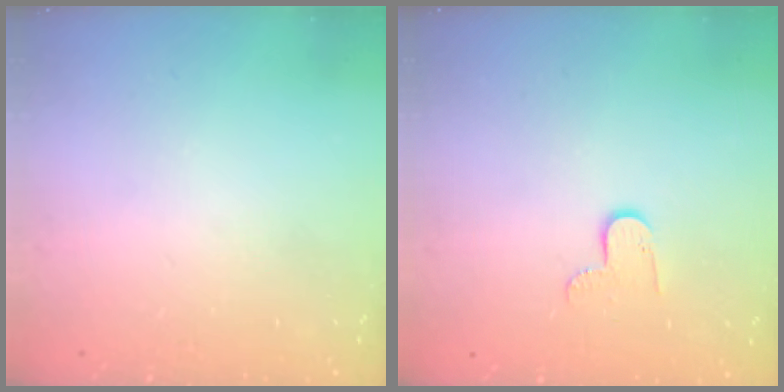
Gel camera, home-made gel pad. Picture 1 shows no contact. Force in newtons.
{"total": 5.8, "press": 5.8, "slide": 0.5}